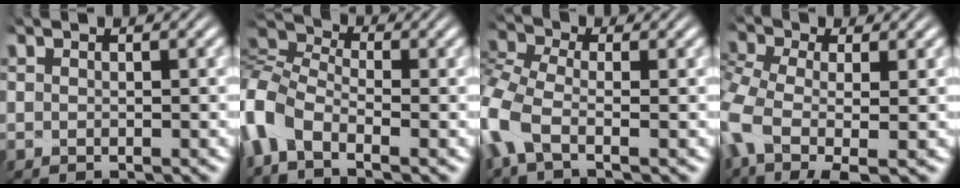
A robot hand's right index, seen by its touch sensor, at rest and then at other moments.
{"total": 7.8, "force": [-1.1, 6.3, 4.5], "torque": [-0.121, -0.009, -0.030]}
{"total": 5.5, "force": [-1.4, 3.9, 3.7], "torque": [-0.114, -0.007, -0.032]}
{"total": 6.0, "force": [-1.7, 3.7, 4.4], "torque": [-0.121, -0.023, -0.023]}